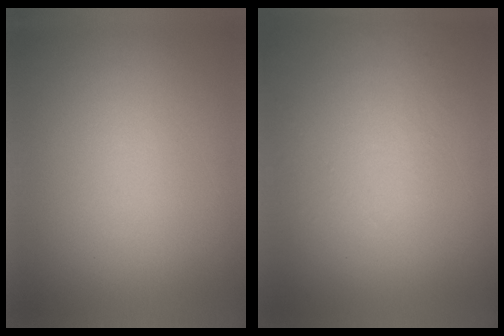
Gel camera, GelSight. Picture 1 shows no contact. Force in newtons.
{"total": 1.2}